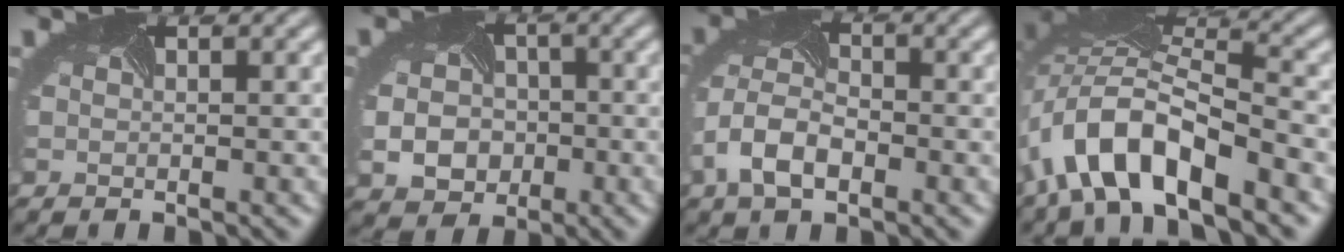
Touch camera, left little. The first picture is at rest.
{"total": 4.3, "force": [-1.1, 3.8, 1.7], "torque": [-0.036, -0.005, -0.019]}
{"total": 4.8, "force": [-2.3, 2.8, 3.1], "torque": [-0.075, 0.005, -0.055]}
{"total": 10.4, "force": [-5.2, 4.4, 7.8], "torque": [-0.153, 0.015, -0.104]}